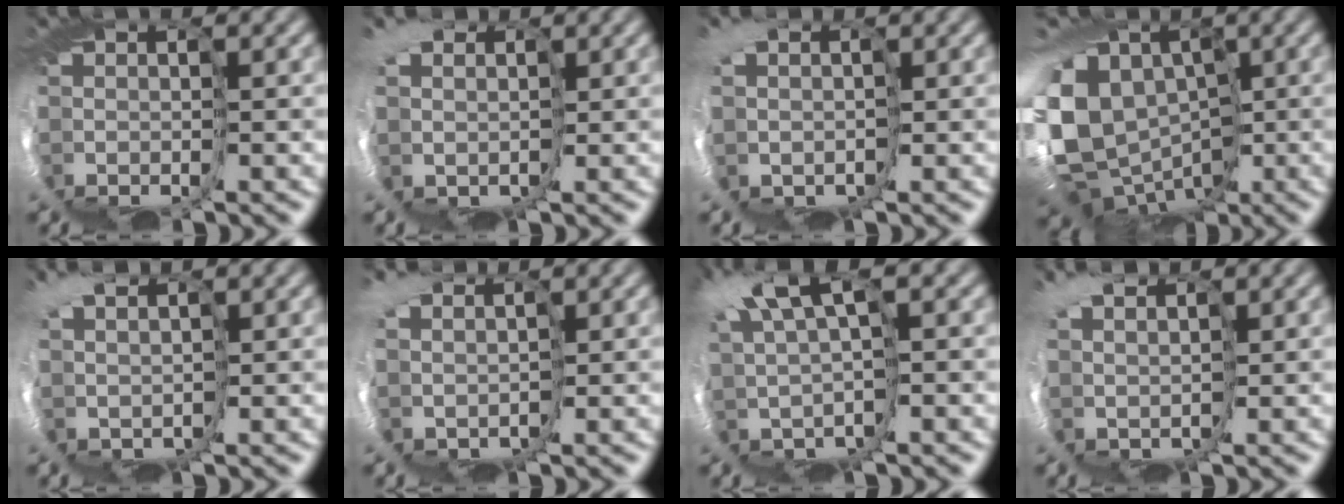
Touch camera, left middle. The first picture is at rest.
{"total": 5.0, "force": [1.6, 4.2, 2.3], "torque": [-0.044, -0.016, 0.018]}
{"total": 4.5, "force": [0.6, 3.6, 2.6], "torque": [-0.052, -0.019, 0.007]}
{"total": 14.1, "force": [-0.6, 11.2, 8.5], "torque": [-0.195, 0.007, -0.021]}
{"total": 3.3, "force": [2.2, 1.8, 1.6], "torque": [-0.045, 0.001, 0.023]}
{"total": 4.3, "force": [1.8, 3.3, 2.2], "torque": [-0.051, -0.017, 0.021]}
{"total": 5.7, "force": [3.2, 1.5, 4.4], "torque": [-0.113, 0.005, 0.048]}
{"total": 3.4, "force": [2.5, 1.9, 1.4], "torque": [-0.039, 0.004, 0.029]}